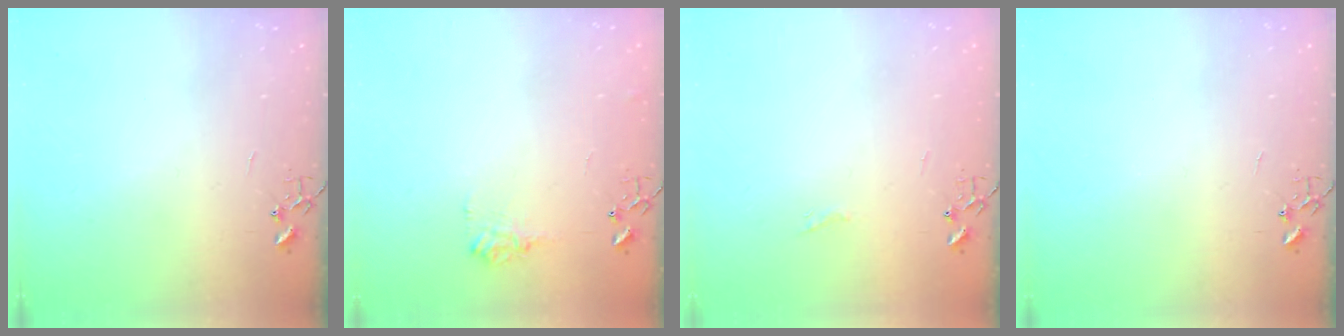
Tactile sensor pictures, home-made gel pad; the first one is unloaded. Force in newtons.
{"total": 9.0, "press": 9.0, "slide": 0.5}
{"total": 3.4, "press": 3.4, "slide": 0.3}
{"total": 0.0}